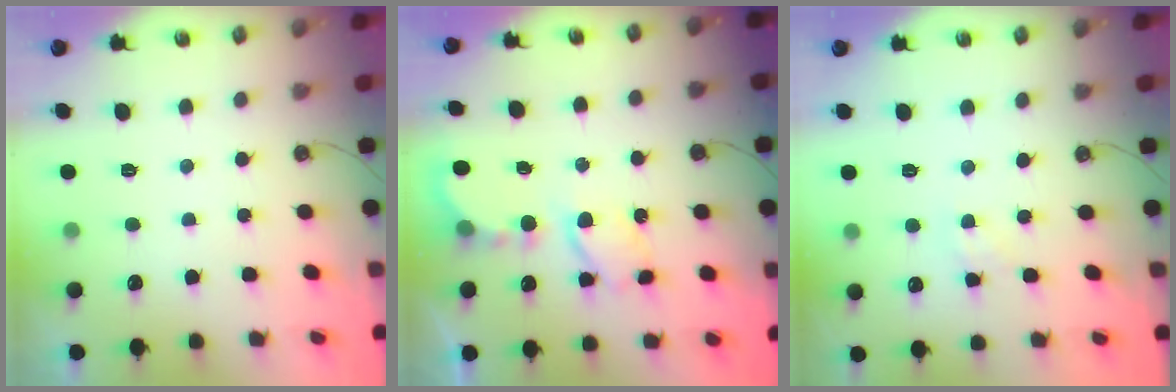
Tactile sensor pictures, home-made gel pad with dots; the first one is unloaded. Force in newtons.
{"total": 6.2, "press": 6.2, "slide": 0.3}
{"total": 1.6, "press": 1.6, "slide": 0.3}